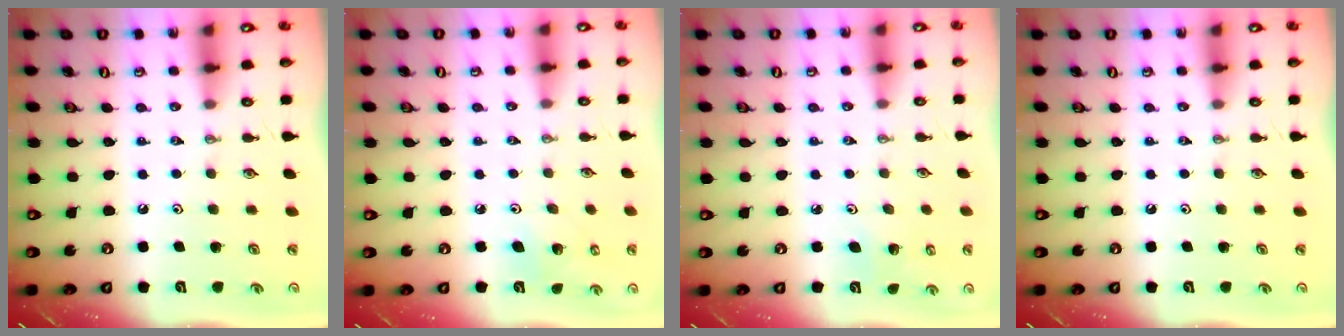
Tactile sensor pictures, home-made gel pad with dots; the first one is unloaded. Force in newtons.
{"total": 5.1, "press": 4.8, "slide": 1.7}
{"total": 2.7, "press": 2.7, "slide": 0.3}
{"total": 0.0}